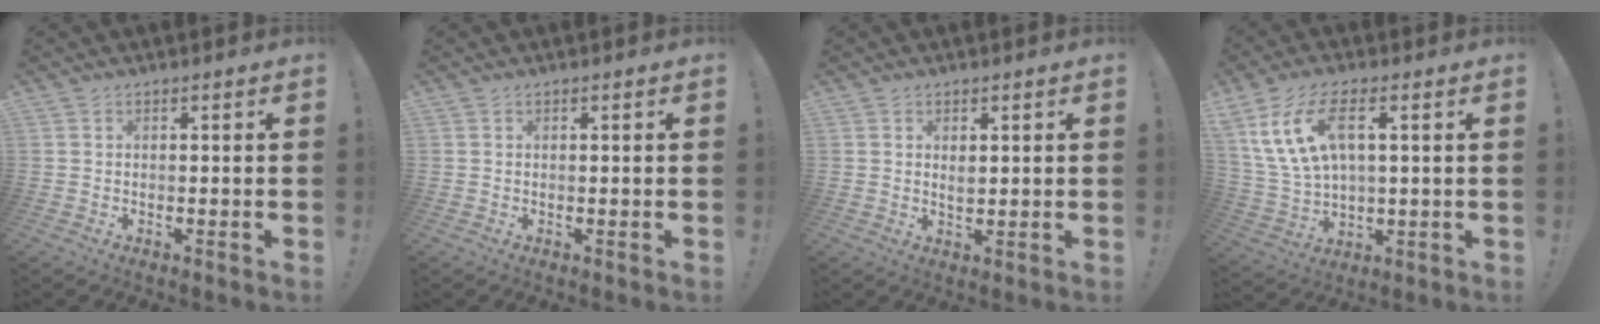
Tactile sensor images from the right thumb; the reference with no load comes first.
{"total": 0.0}
{"total": 2.1, "force": [0.8, 1.4, 1.4], "torque": [-0.015, -0.004, 0.012]}
{"total": 13.5, "force": [5.4, 6.4, 10.6], "torque": [-0.213, -0.010, 0.099]}